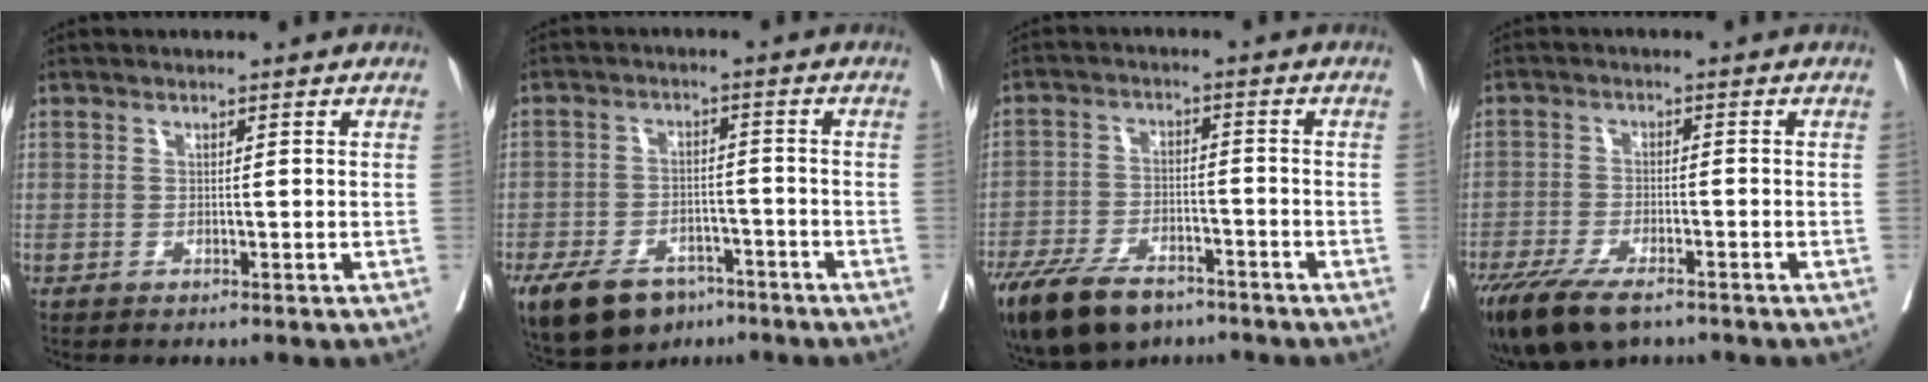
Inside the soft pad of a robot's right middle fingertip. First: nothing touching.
{"total": 12.4, "force": [-8.3, 6.9, 6.1], "torque": [-0.120, 0.001, -0.131]}
{"total": 12.4, "force": [-9.1, 5.1, 6.7], "torque": [-0.124, -0.017, -0.154]}
{"total": 10.7, "force": [-7.7, 3.7, 6.4], "torque": [-0.110, -0.018, -0.126]}